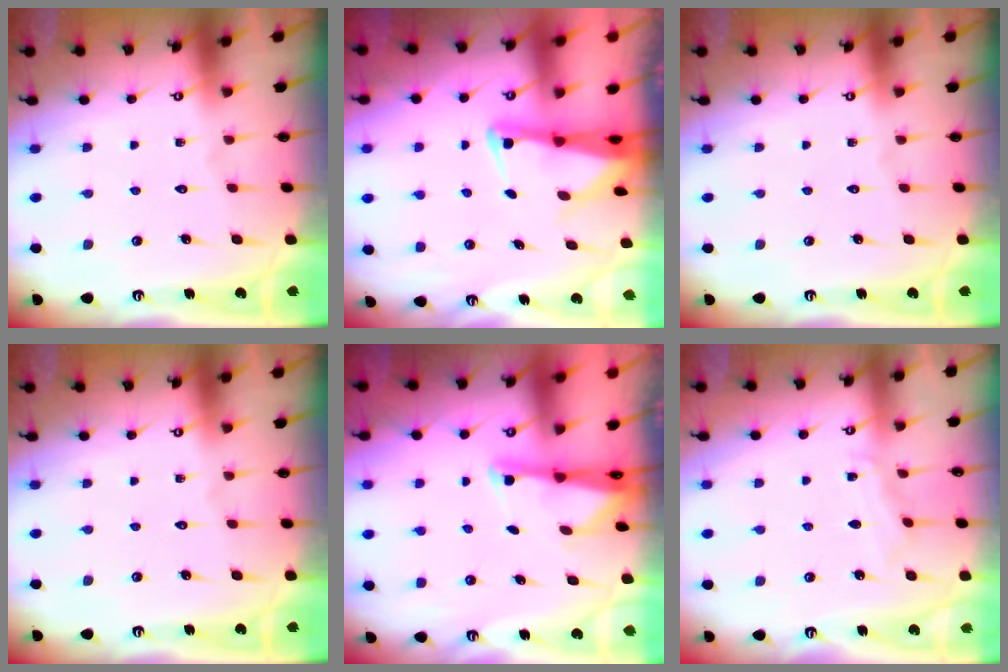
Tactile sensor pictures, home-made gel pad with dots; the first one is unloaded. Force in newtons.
{"total": 3.6, "press": 3.5, "slide": 0.6}
{"total": 0.0}
{"total": 0.0}
{"total": 1.8, "press": 1.8, "slide": 0.4}
{"total": 4.8, "press": 4.8, "slide": 0.2}